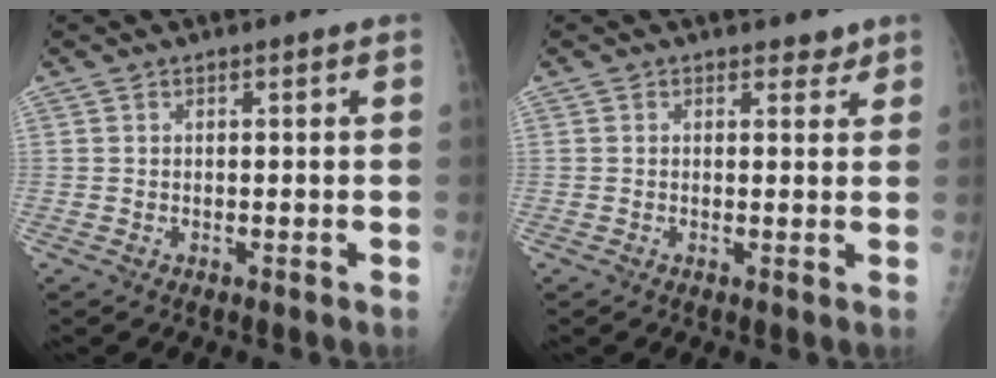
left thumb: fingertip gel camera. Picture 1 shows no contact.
{"total": 1.8, "force": [1.4, 1.0, 0.6], "torque": [0.008, -0.008, 0.015]}